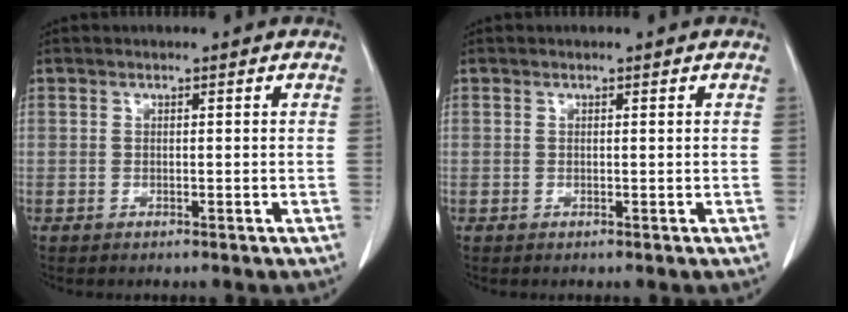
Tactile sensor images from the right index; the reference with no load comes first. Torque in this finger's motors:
{"motor_torque": [-0.20, 0.08, -0.03, -0.01]}